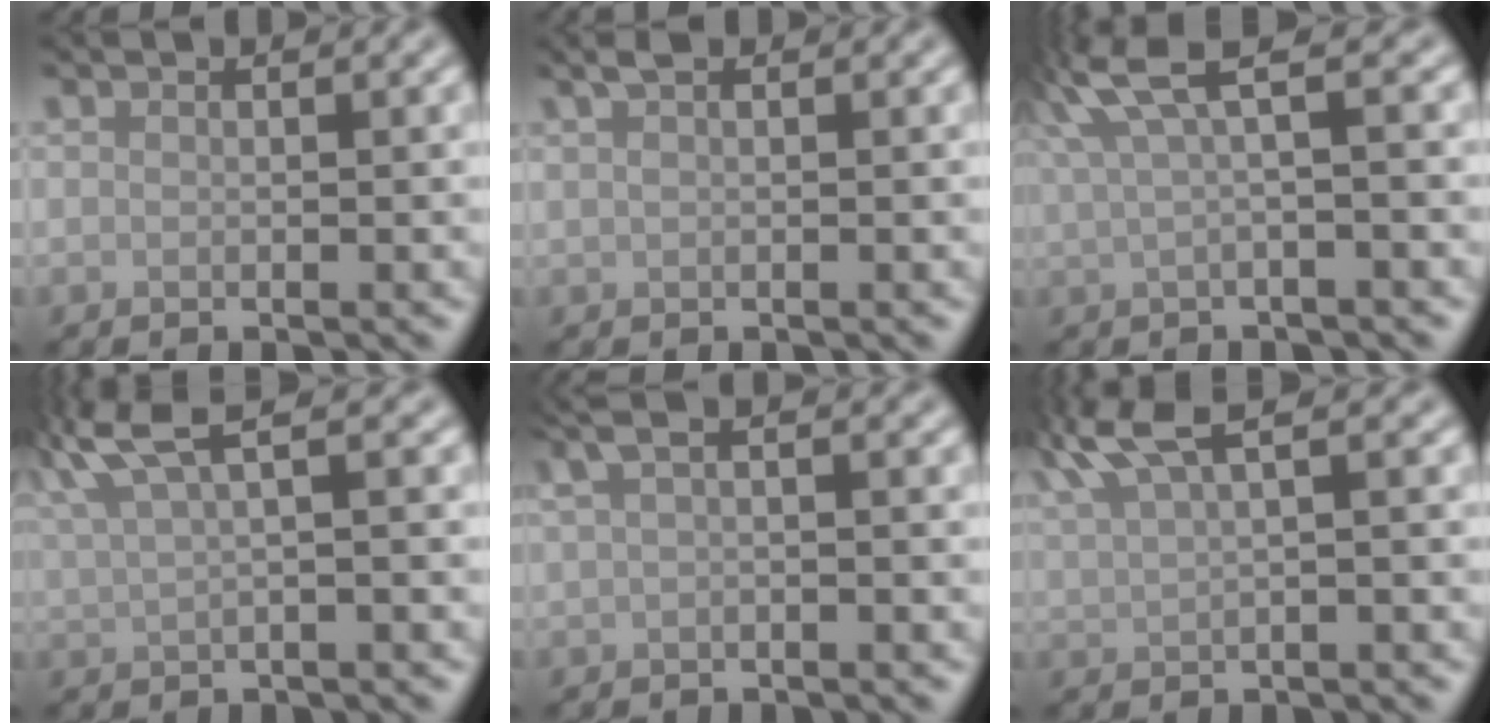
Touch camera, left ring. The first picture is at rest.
{"total": 1.5, "force": [0.9, 0.5, 1.1], "torque": [-0.020, 0.005, 0.014]}
{"total": 4.2, "force": [2.2, 0.7, 3.6], "torque": [-0.068, 0.018, 0.039]}
{"total": 5.4, "force": [3.1, 1.2, 4.3], "torque": [-0.084, 0.023, 0.057]}
{"total": 2.6, "force": [1.1, 0.7, 2.3], "torque": [-0.040, 0.009, 0.016]}
{"total": 5.3, "force": [3.4, 1.3, 3.8], "torque": [-0.081, 0.024, 0.065]}